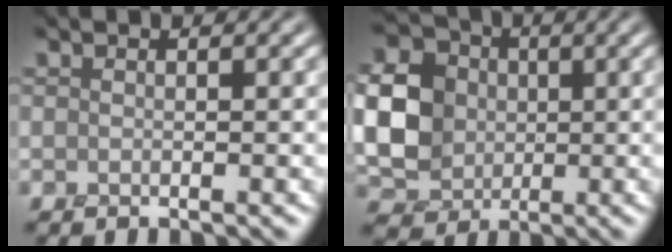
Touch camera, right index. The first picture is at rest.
{"total": 10.1, "force": [-0.1, 8.6, 5.3], "torque": [-0.138, -0.010, -0.016]}